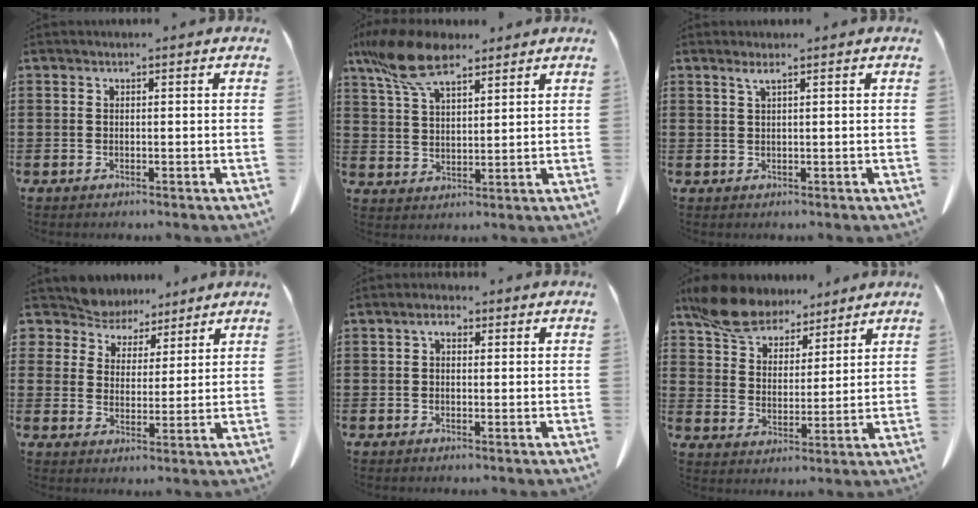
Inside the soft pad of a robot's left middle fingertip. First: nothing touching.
{"total": 10.7, "force": [7.5, 3.8, 6.6], "torque": [-0.161, -0.014, 0.139]}
{"total": 1.3, "force": [0.7, 0.0, 1.1], "torque": [-0.023, -0.001, 0.014]}
{"total": 6.5, "force": [6.0, 2.5, -0.1], "torque": [-0.038, -0.034, 0.113]}
{"total": 2.2, "force": [0.8, 1.2, 1.7], "torque": [-0.037, 0.007, 0.013]}
{"total": 9.4, "force": [8.1, 3.5, 3.0], "torque": [-0.094, -0.022, 0.156]}